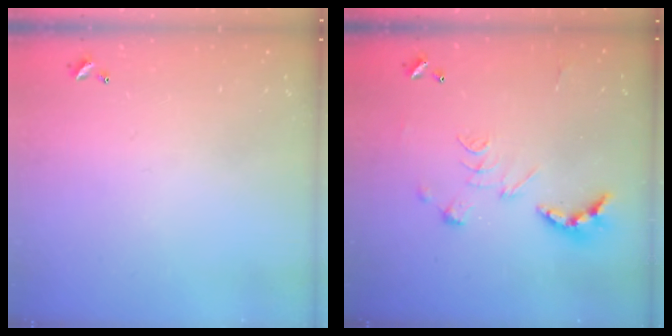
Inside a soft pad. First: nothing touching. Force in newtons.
{"total": 2.5, "press": 2.0, "slide": 1.5}